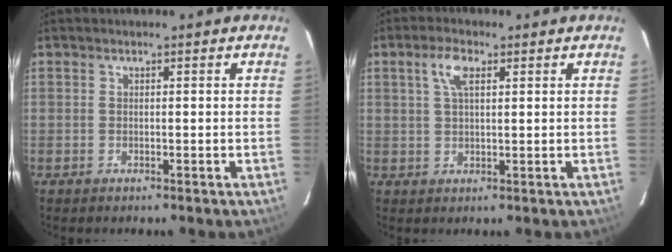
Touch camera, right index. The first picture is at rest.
{"total": 4.2, "force": [1.8, 1.7, 3.4], "torque": [-0.066, 0.010, 0.033]}